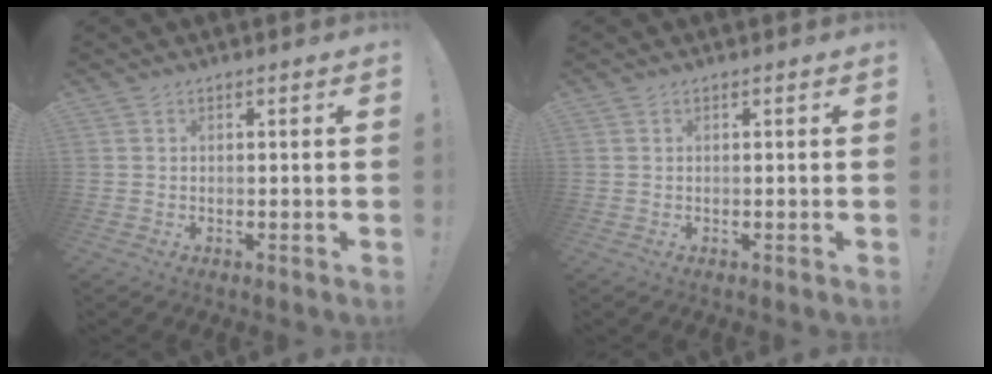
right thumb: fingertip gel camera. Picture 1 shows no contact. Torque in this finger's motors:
{"motor_torque": [-0.01, 0.01, 0.06, -0.04, 0.02]}